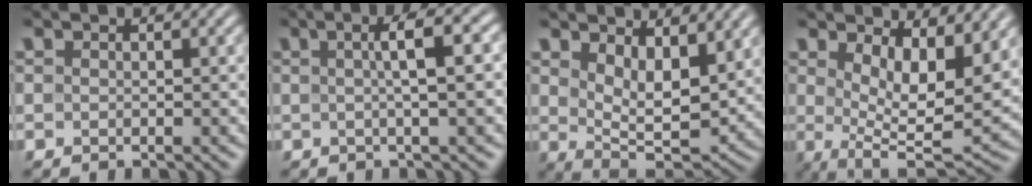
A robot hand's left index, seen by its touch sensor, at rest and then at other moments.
{"total": 5.0, "force": [0.7, 1.1, 4.8], "torque": [-0.063, 0.016, 0.005]}
{"total": 7.4, "force": [3.0, 3.5, 5.8], "torque": [-0.103, -0.013, 0.054]}
{"total": 8.8, "force": [2.9, 3.4, 7.6], "torque": [-0.123, -0.020, 0.055]}